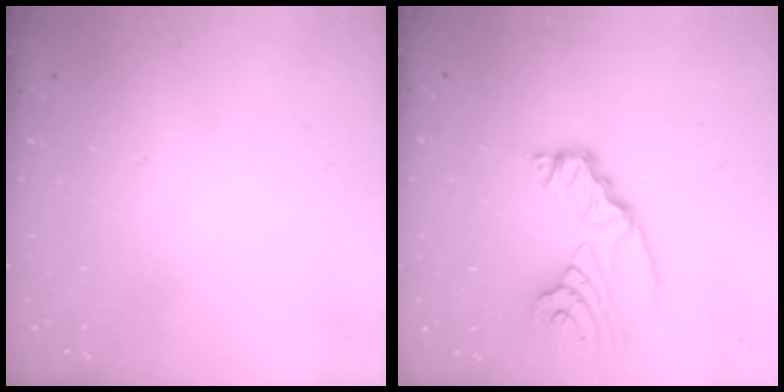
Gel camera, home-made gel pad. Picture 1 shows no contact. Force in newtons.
{"total": 11.2, "press": 11.1, "slide": 1.3}